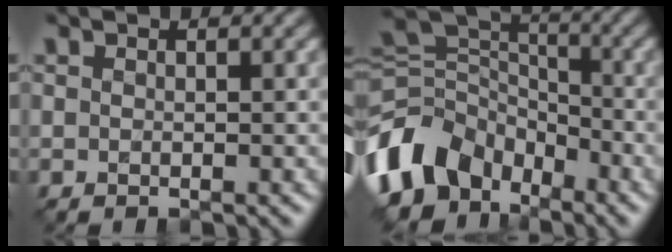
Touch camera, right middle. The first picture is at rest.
{"total": 10.7, "force": [-5.5, 7.3, 5.4], "torque": [-0.114, 0.005, -0.117]}